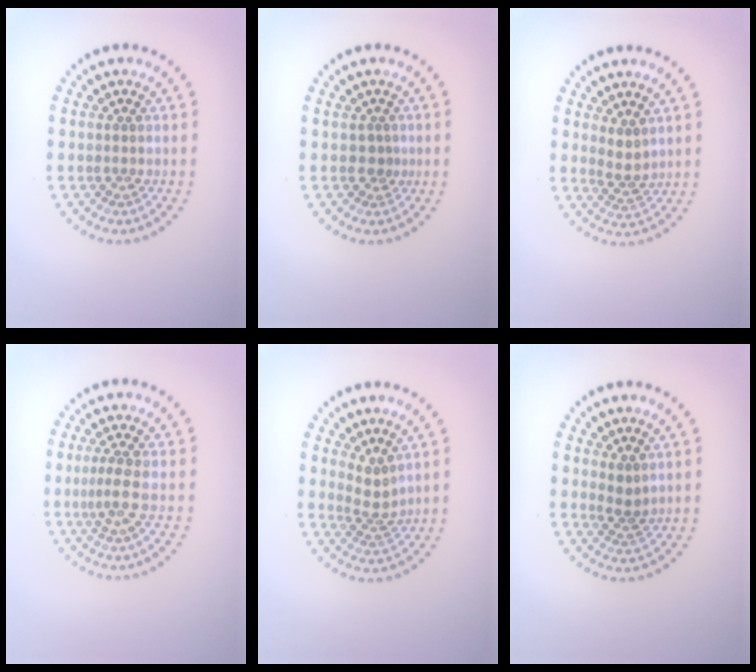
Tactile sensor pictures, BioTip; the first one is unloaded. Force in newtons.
{"total": 1.2, "press": 1.0, "slide": 0.7}
{"total": 1.8, "press": 1.5, "slide": 1.0}
{"total": 2.0, "press": 1.4, "slide": 1.4}
{"total": 2.2, "press": 1.6, "slide": 1.6}
{"total": 1.6, "press": 1.2, "slide": 1.0}